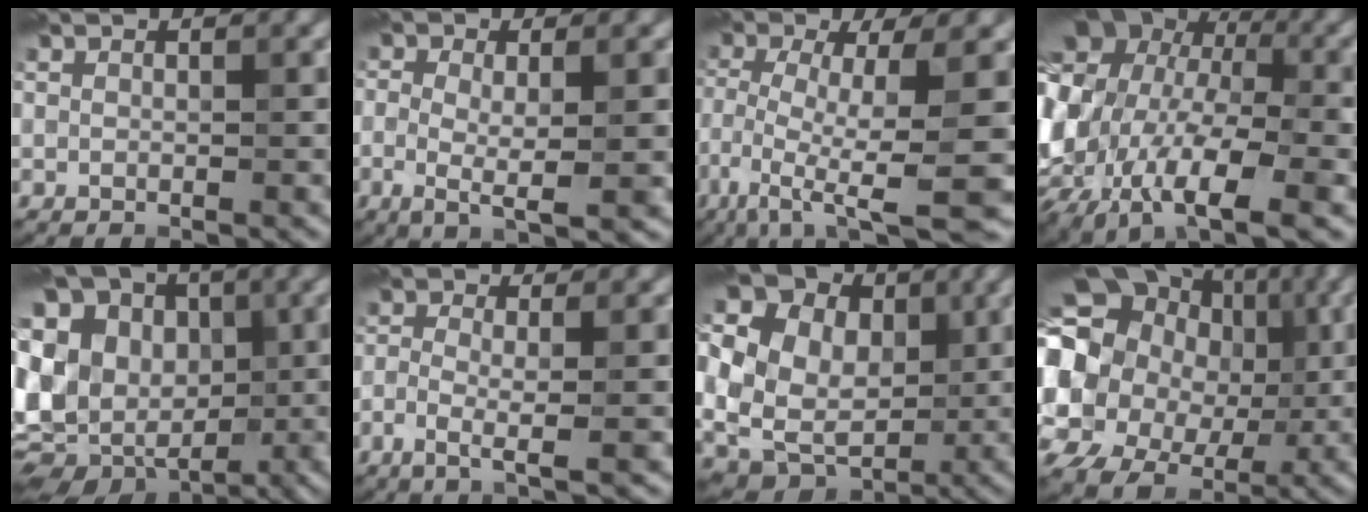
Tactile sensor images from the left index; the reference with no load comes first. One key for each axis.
{"total": 4.7, "fx": -0.6, "fy": 1.4, "fz": 4.5, "tx": -0.083, "ty": -0.003, "tz": -0.009}
{"total": 11.2, "fx": -4.9, "fy": 2.5, "fz": 9.7, "tx": -0.182, "ty": -0.010, "tz": -0.082}
{"total": 17.0, "fx": 0.1, "fy": 11.1, "fz": 12.8, "tx": -0.233, "ty": -0.021, "tz": 0.043}
{"total": 19.6, "fx": 1.1, "fy": 15.9, "fz": 11.4, "tx": -0.251, "ty": 0.055, "tz": -0.014}
{"total": 3.6, "fx": -1.1, "fy": 0.5, "fz": 3.3, "tx": -0.067, "ty": 0.004, "tz": -0.022}
{"total": 22.0, "fx": 5.6, "fy": 18.4, "fz": 10.5, "tx": -0.244, "ty": 0.048, "tz": 0.055}
{"total": 18.7, "fx": 3.2, "fy": 15.8, "fz": 9.6, "tx": -0.205, "ty": 0.037, "tz": 0.039}